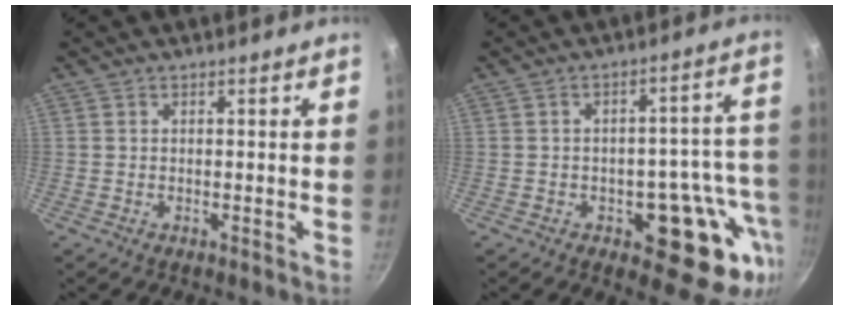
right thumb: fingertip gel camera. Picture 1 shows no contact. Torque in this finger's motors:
{"motor_torque": [2.32, 1.63, 1.48, -0.59, 0.08]}